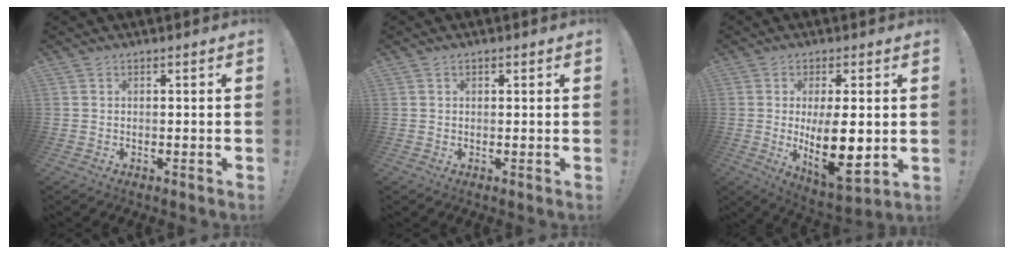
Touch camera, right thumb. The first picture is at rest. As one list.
[{"total": 0.6, "force": [0.3, 0.5, 0.3], "torque": [-0.001, 0.000, 0.005]}, {"total": 14.9, "force": [-0.3, 6.2, 13.5], "torque": [-0.225, -0.019, 0.003]}]